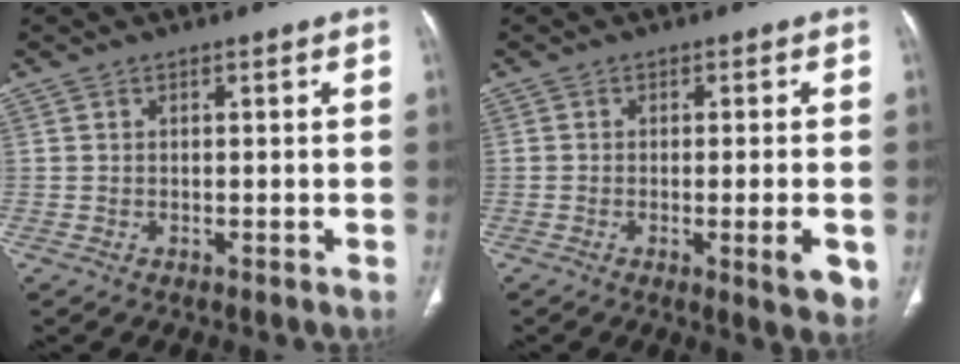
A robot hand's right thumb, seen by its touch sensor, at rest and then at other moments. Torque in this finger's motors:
{"motor_torque": [-0.61, 0.10, -0.27, 0.23, -0.05]}